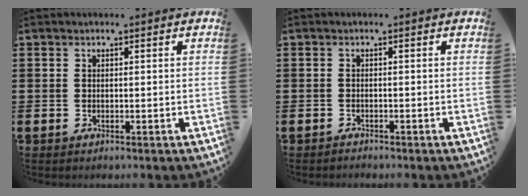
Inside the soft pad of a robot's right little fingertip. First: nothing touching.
{"total": 0.6, "force": [-0.6, 0.1, 0.0], "torque": [-0.002, -0.001, -0.013]}